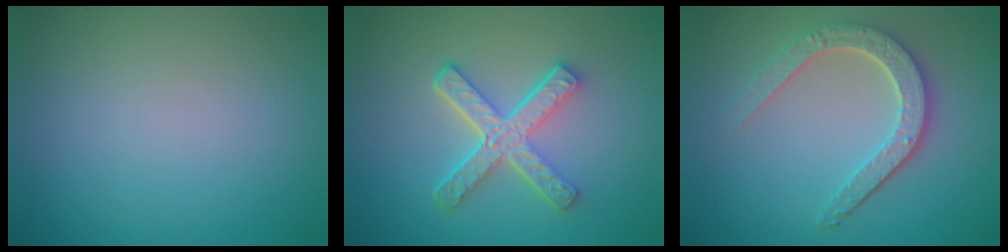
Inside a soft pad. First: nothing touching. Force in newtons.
{"total": 5.0, "press": 3.7, "slide": 3.3}
{"total": 4.2, "press": 3.4, "slide": 2.5}